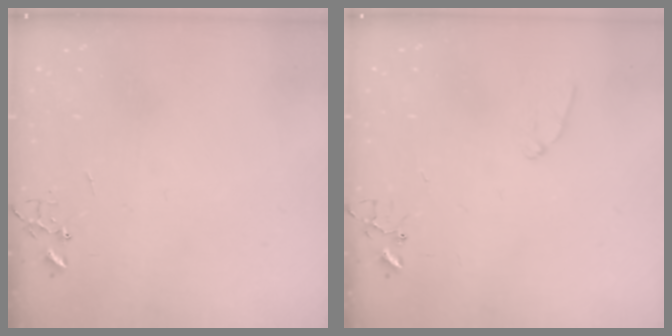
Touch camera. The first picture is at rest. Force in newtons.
{"total": 5.7, "press": 5.7, "slide": 0.6}